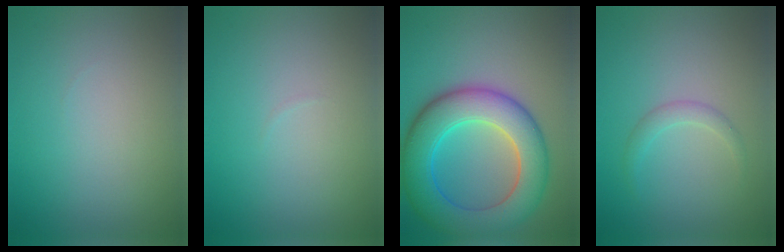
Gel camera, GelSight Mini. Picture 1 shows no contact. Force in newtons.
{"total": 0.0}
{"total": 9.5, "press": 9.5, "slide": 0.4}
{"total": 0.9, "press": 0.9, "slide": 0.0}